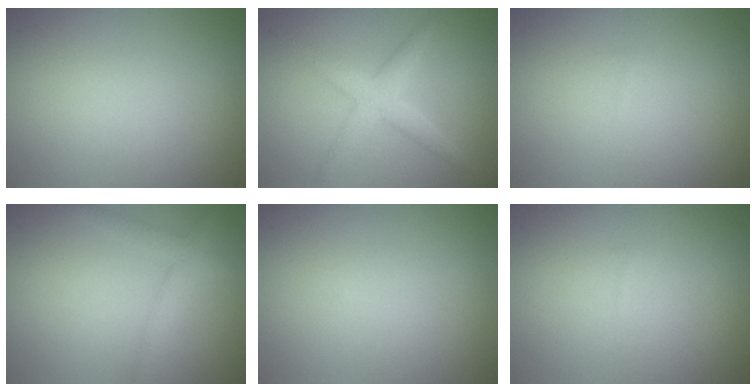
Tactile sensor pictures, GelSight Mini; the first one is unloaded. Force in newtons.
{"total": 3.0, "press": 3.0, "slide": 0.1}
{"total": 0.0}
{"total": 2.5, "press": 2.5, "slide": 0.1}
{"total": 0.0}
{"total": 0.0}